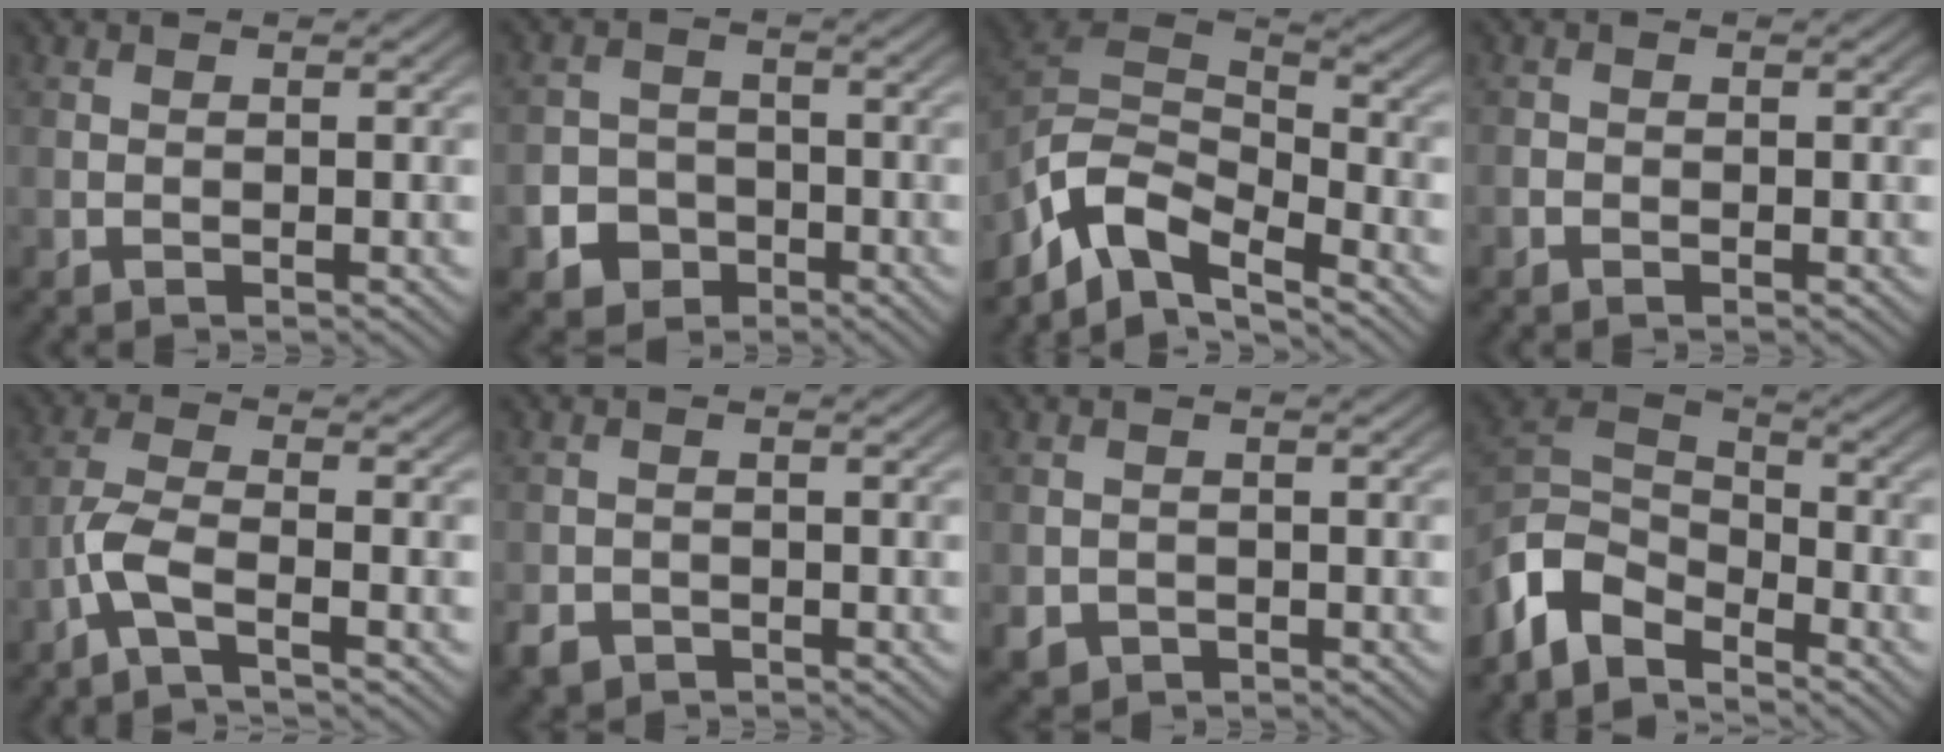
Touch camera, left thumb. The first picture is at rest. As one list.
[{"total": 4.4, "force": [-2.2, 3.5, 1.4], "torque": [-0.018, -0.001, -0.050]}, {"total": 10.3, "force": [-6.6, 4.3, 6.6], "torque": [-0.142, -0.007, -0.146]}, {"total": 0.8, "force": [-0.6, 0.5, 0.2], "torque": [-0.003, 0.000, -0.015]}, {"total": 4.3, "force": [-2.5, 0.9, 3.4], "torque": [-0.078, 0.004, -0.069]}, {"total": 2.6, "force": [-1.6, 1.8, 0.9], "torque": [-0.021, -0.008, -0.040]}, {"total": 2.3, "force": [-1.1, 1.9, 0.7], "torque": [-0.014, -0.010, -0.025]}, {"total": 7.6, "force": [-5.5, 3.7, 3.7], "torque": [-0.084, -0.001, -0.131]}]